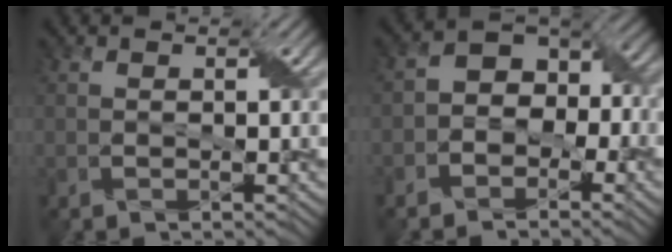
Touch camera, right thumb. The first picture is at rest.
{"total": 5.7, "force": [-2.2, 4.0, 3.4], "torque": [-0.031, 0.012, -0.052]}